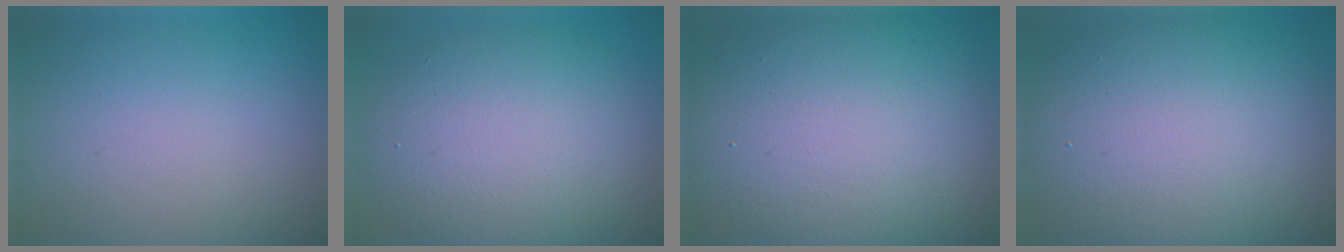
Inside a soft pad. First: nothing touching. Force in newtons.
{"total": 8.4, "press": 8.4, "slide": 0.6}
{"total": 15.9, "press": 15.9, "slide": 1.0}
{"total": 13.9, "press": 13.8, "slide": 1.1}